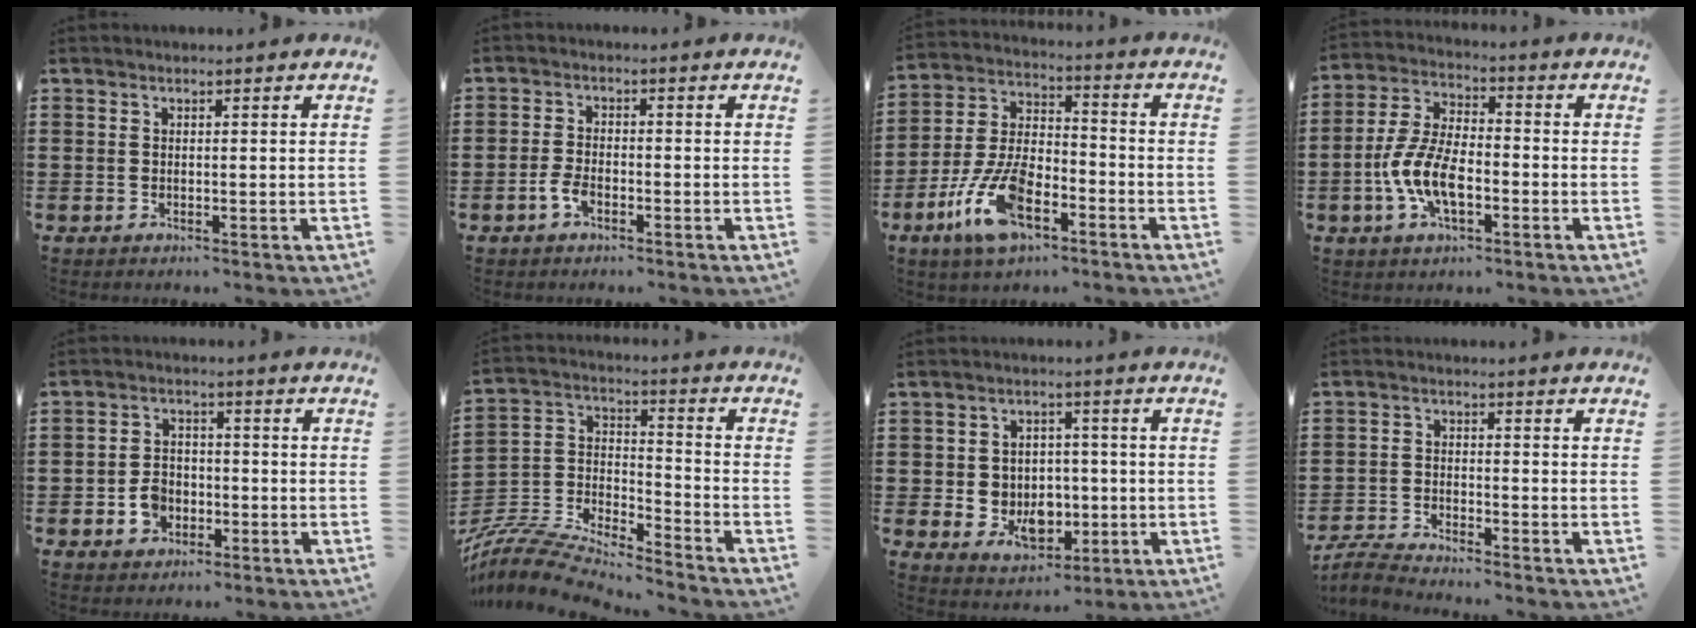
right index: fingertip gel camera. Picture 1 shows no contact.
{"total": 2.8, "force": [-1.5, 1.4, 1.9], "torque": [-0.049, -0.003, -0.032]}
{"total": 11.9, "force": [-5.9, 5.3, 8.8], "torque": [-0.207, -0.001, -0.113]}
{"total": 8.7, "force": [-2.8, 4.1, 7.1], "torque": [-0.169, -0.002, -0.060]}
{"total": 4.5, "force": [-1.8, 3.5, 2.2], "torque": [-0.053, 0.004, -0.035]}
{"total": 8.3, "force": [-7.9, 1.5, 2.1], "torque": [-0.052, 0.001, -0.161]}
{"total": 5.7, "force": [-0.2, 5.3, 2.2], "torque": [-0.044, 0.002, 0.001]}
{"total": 3.6, "force": [-3.6, 0.1, 0.6], "torque": [-0.028, -0.002, -0.079]}